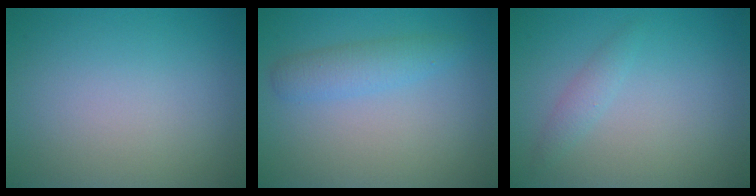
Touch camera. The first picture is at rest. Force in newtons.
{"total": 2.4, "press": 2.4, "slide": 0.1}
{"total": 1.2, "press": 1.2, "slide": 0.1}